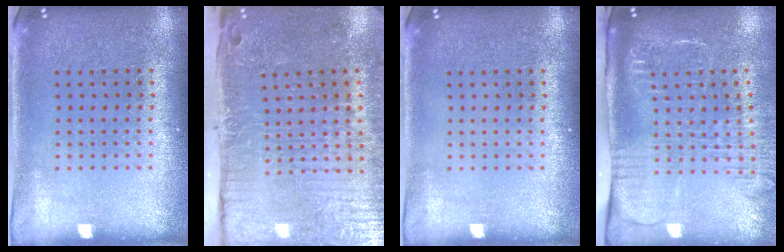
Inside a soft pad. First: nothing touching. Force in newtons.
{"total": 5.2, "press": 4.3, "slide": 3.0}
{"total": 0.0}
{"total": 2.7, "press": 2.1, "slide": 1.7}